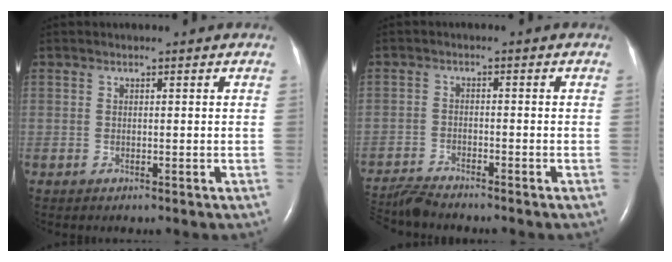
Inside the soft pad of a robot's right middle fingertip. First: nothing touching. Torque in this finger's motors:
{"motor_torque": [0.26, -0.40, 0.00, 0.03]}